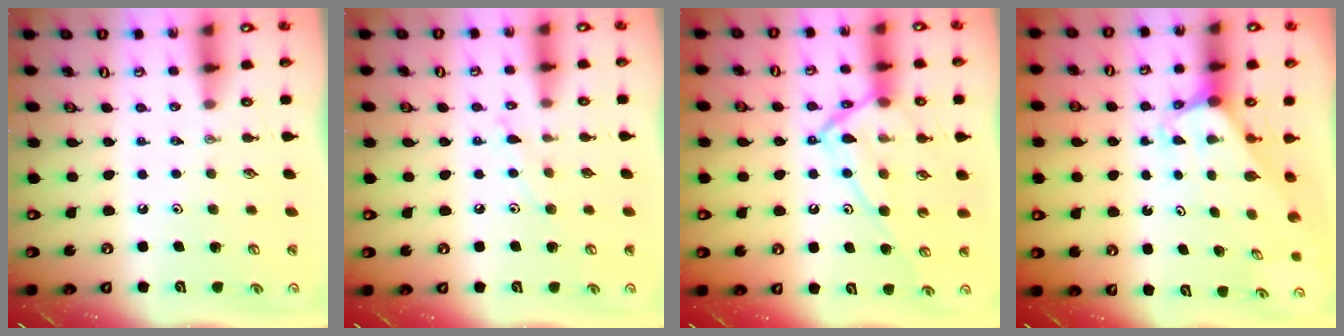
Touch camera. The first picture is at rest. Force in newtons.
{"total": 6.5, "press": 6.5, "slide": 0.4}
{"total": 14.0, "press": 14.0, "slide": 1.0}
{"total": 2.0, "press": 2.0, "slide": 0.1}